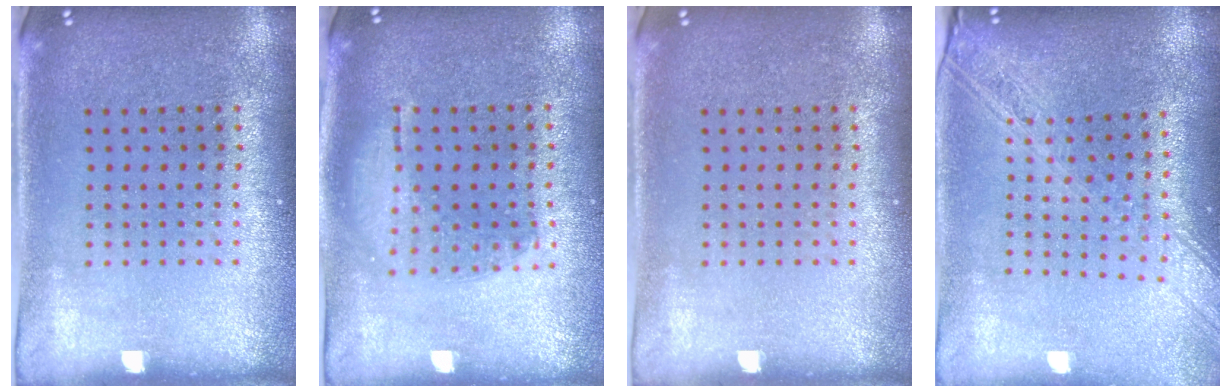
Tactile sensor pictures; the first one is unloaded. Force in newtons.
{"total": 1.1, "press": 1.0, "slide": 0.6}
{"total": 0.0}
{"total": 2.2, "press": 1.9, "slide": 1.2}